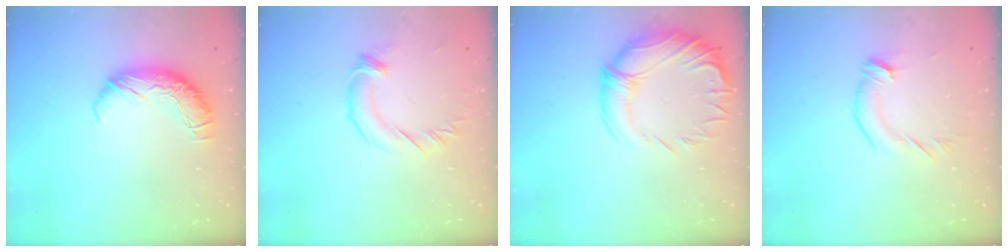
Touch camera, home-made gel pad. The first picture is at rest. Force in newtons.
{"total": 1.9, "press": 1.9, "slide": 0.1}
{"total": 3.9, "press": 2.2, "slide": 3.2}
{"total": 2.6, "press": 2.6, "slide": 0.4}